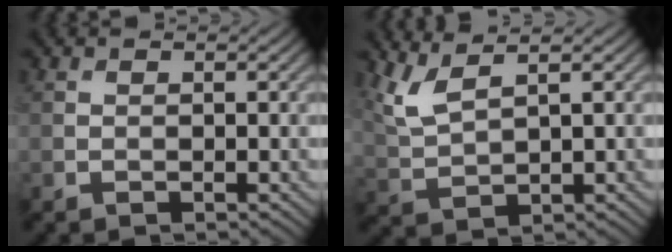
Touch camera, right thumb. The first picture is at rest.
{"total": 4.8, "force": [3.2, 1.2, 3.4], "torque": [-0.091, 0.005, 0.074]}